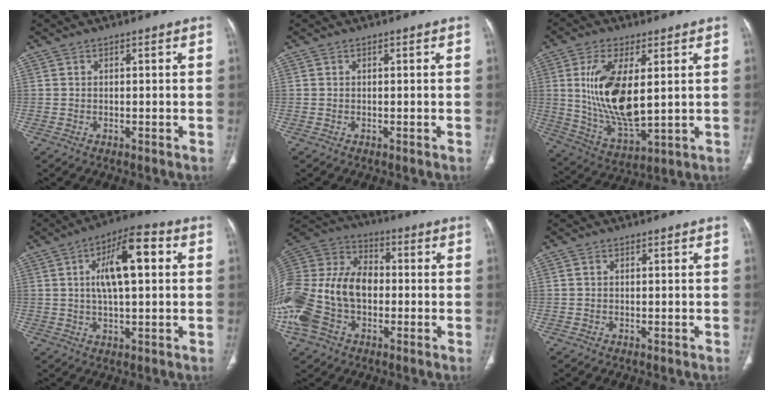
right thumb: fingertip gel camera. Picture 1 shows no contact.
{"total": 0.0}
{"total": 15.5, "force": [2.6, 6.6, 13.8], "torque": [-0.268, -0.027, 0.062]}
{"total": 12.4, "force": [2.6, 4.6, 11.2], "torque": [-0.182, 0.017, 0.037]}
{"total": 24.8, "force": [-3.4, 17.1, 17.6], "torque": [-0.412, 0.041, -0.058]}
{"total": 0.0}